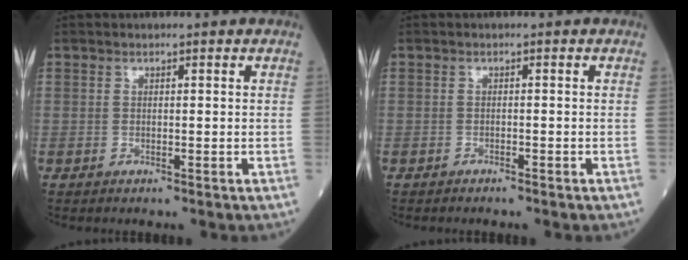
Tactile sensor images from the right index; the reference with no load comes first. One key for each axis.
{"total": 1.2, "fx": -1.1, "fy": 0.2, "fz": 0.5, "tx": -0.013, "ty": -0.002, "tz": -0.011}